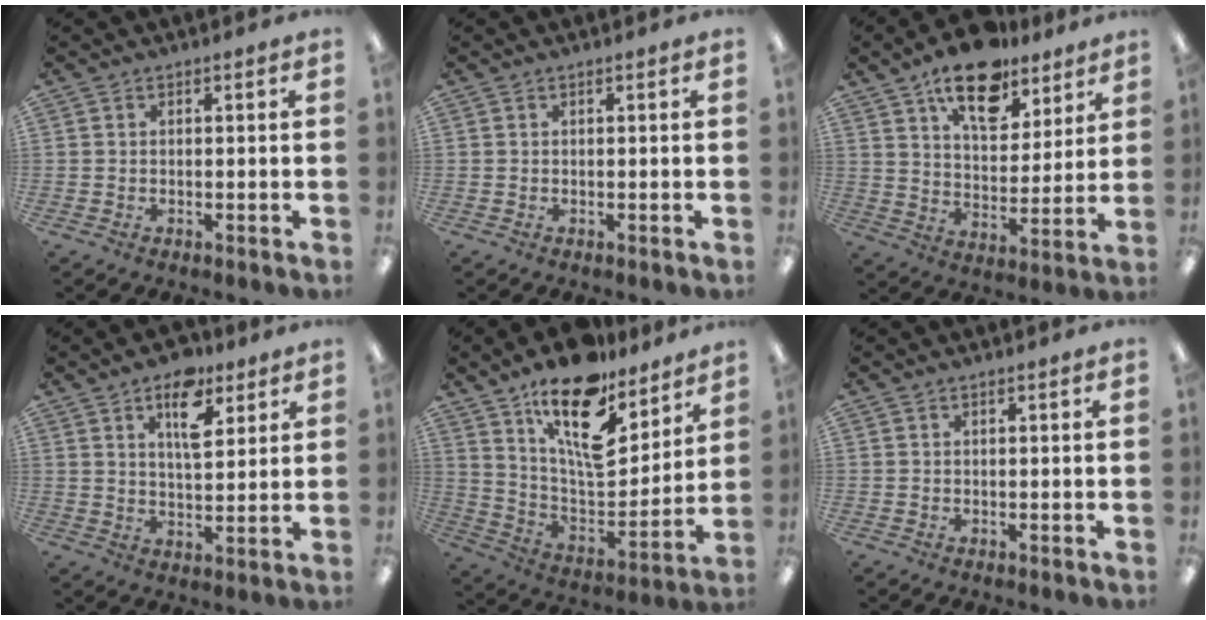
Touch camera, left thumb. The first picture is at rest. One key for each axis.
{"total": 0.0}
{"total": 17.3, "fx": 12.1, "fy": 8.2, "fz": 9.1, "tx": -0.140, "ty": -0.062, "tz": 0.211}
{"total": 10.8, "fx": 6.0, "fy": 5.5, "fz": 7.2, "tx": -0.091, "ty": -0.025, "tz": 0.097}
{"total": 19.4, "fx": 12.8, "fy": 8.6, "fz": 11.7, "tx": -0.190, "ty": -0.091, "tz": 0.226}
{"total": 0.0}